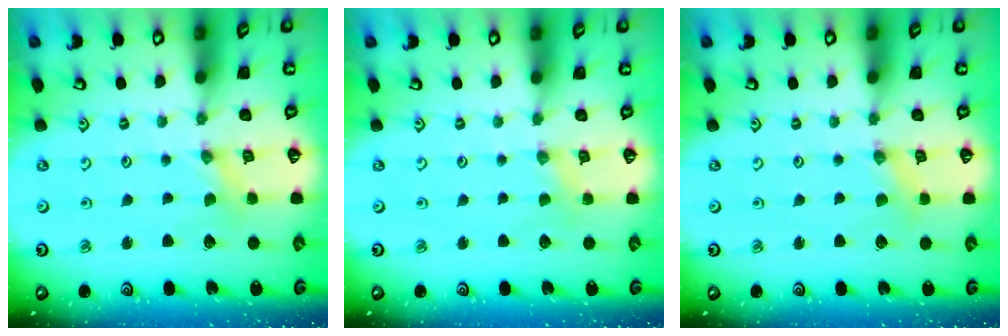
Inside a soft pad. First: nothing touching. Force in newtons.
{"total": 1.6, "press": 1.6, "slide": 0.3}
{"total": 1.7, "press": 1.7, "slide": 0.3}